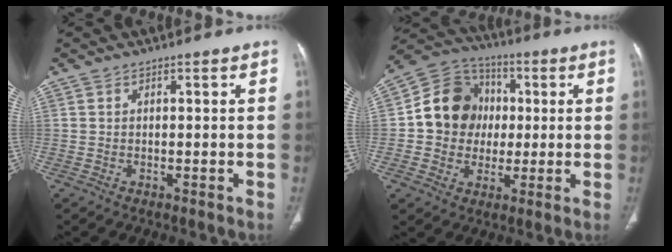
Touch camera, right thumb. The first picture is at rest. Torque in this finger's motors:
{"motor_torque": [1.25, 1.51, 0.81, -0.69, 0.08]}